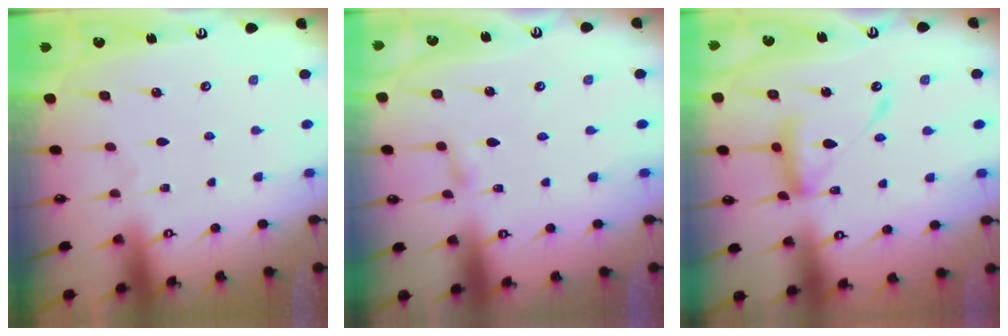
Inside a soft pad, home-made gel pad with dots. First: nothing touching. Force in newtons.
{"total": 2.4, "press": 2.4, "slide": 0.3}
{"total": 13.8, "press": 13.7, "slide": 1.2}